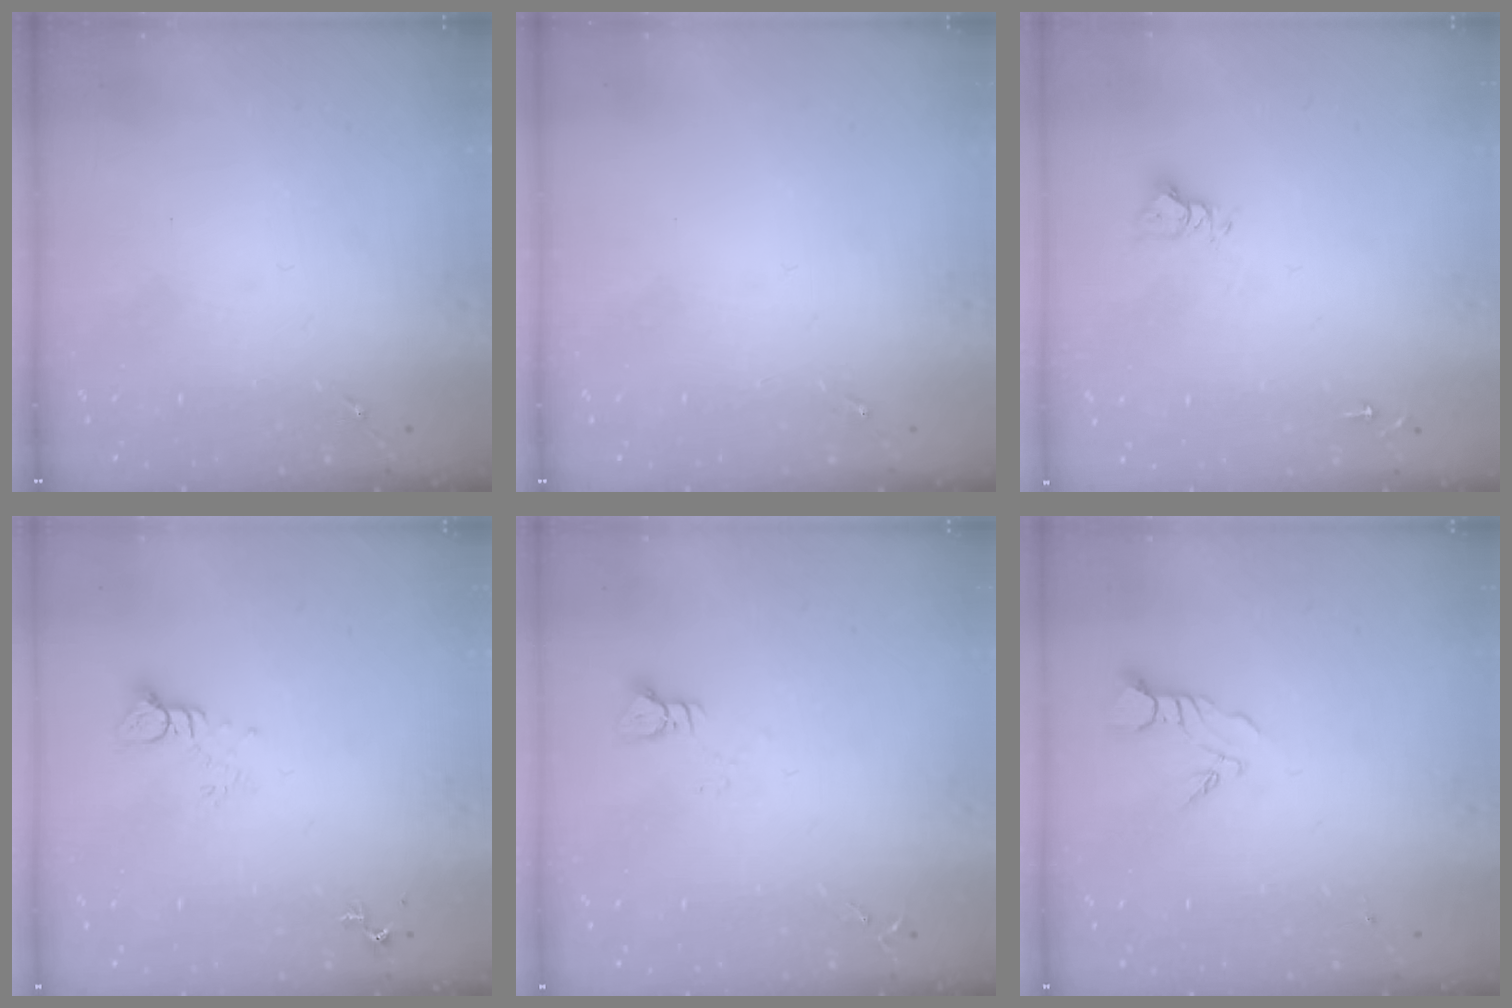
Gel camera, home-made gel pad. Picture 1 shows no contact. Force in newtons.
{"total": 0.0}
{"total": 5.5, "press": 5.5, "slide": 0.5}
{"total": 5.6, "press": 5.6, "slide": 0.0}
{"total": 3.0, "press": 3.0, "slide": 0.3}
{"total": 4.3, "press": 4.3, "slide": 0.3}